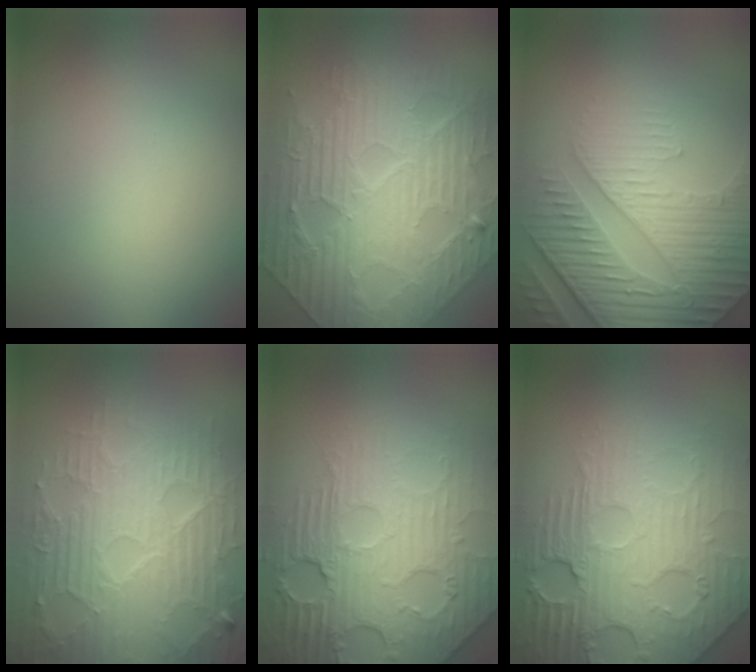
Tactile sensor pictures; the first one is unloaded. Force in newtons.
{"total": 10.9, "press": 7.4, "slide": 7.9}
{"total": 6.6, "press": 5.5, "slide": 3.7}
{"total": 8.8, "press": 6.3, "slide": 6.2}
{"total": 8.5, "press": 6.0, "slide": 6.1}
{"total": 8.6, "press": 6.0, "slide": 6.2}